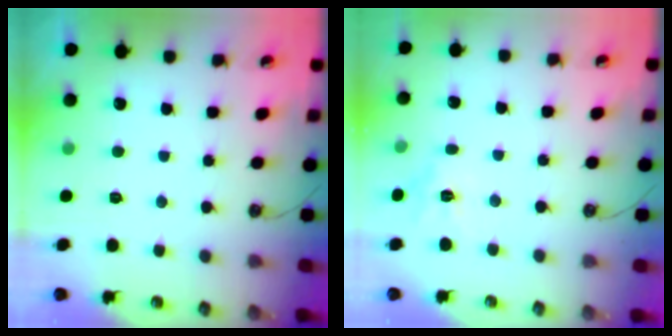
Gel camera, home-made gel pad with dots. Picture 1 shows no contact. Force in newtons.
{"total": 6.8, "press": 6.7, "slide": 0.4}